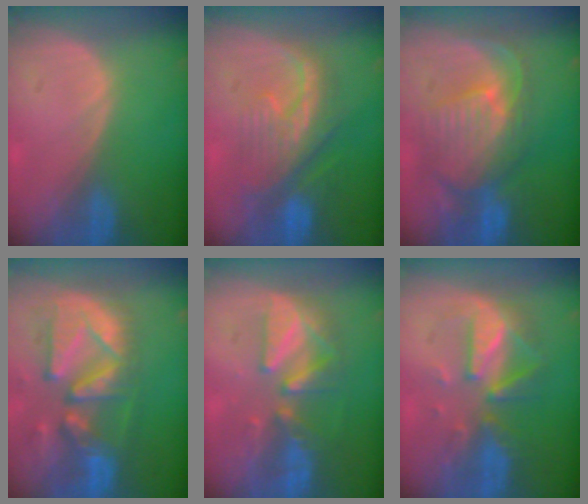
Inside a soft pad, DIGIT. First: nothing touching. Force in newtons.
{"total": 8.4, "press": 8.3, "slide": 1.4}
{"total": 10.6, "press": 9.4, "slide": 4.9}
{"total": 13.3, "press": 11.4, "slide": 6.8}
{"total": 7.9, "press": 7.8, "slide": 1.4}
{"total": 8.1, "press": 7.9, "slide": 2.0}